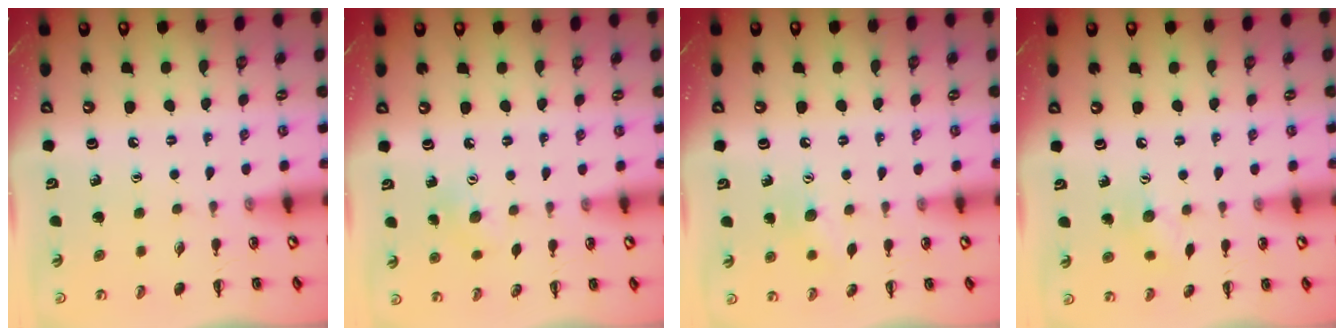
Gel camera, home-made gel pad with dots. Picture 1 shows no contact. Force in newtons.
{"total": 6.4, "press": 6.2, "slide": 1.4}
{"total": 8.8, "press": 8.7, "slide": 1.4}
{"total": 6.5, "press": 6.4, "slide": 1.4}